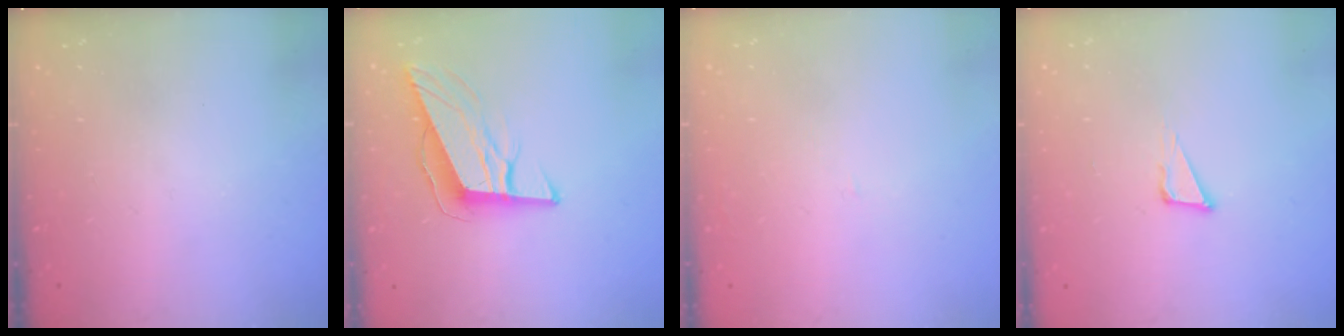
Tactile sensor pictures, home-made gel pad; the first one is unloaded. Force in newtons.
{"total": 10.7, "press": 10.3, "slide": 2.6}
{"total": 0.9, "press": 0.9, "slide": 0.1}
{"total": 3.8, "press": 3.7, "slide": 0.8}